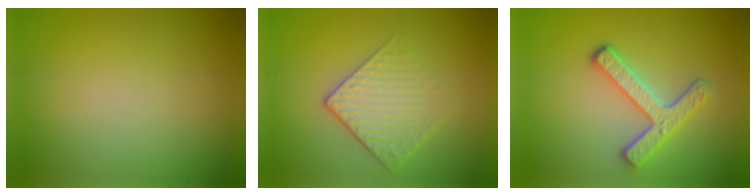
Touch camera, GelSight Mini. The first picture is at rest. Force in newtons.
{"total": 3.1, "press": 2.7, "slide": 1.7}
{"total": 4.2, "press": 3.3, "slide": 2.6}